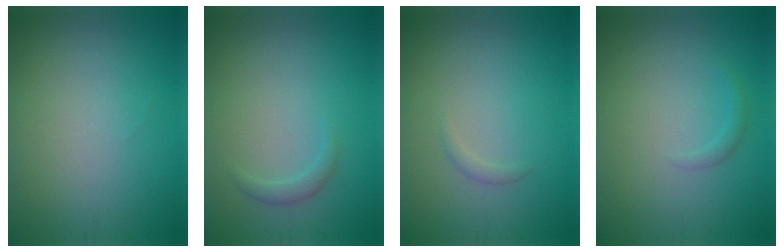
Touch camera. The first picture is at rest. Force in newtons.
{"total": 1.2, "press": 1.2, "slide": 0.0}
{"total": 0.7, "press": 0.7, "slide": 0.1}
{"total": 0.9, "press": 0.9, "slide": 0.0}